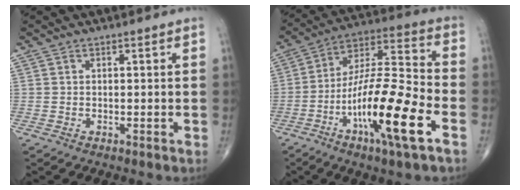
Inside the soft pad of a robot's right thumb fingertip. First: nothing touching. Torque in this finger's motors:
{"motor_torque": [2.49, 2.51, 1.61, -1.16, 0.63]}